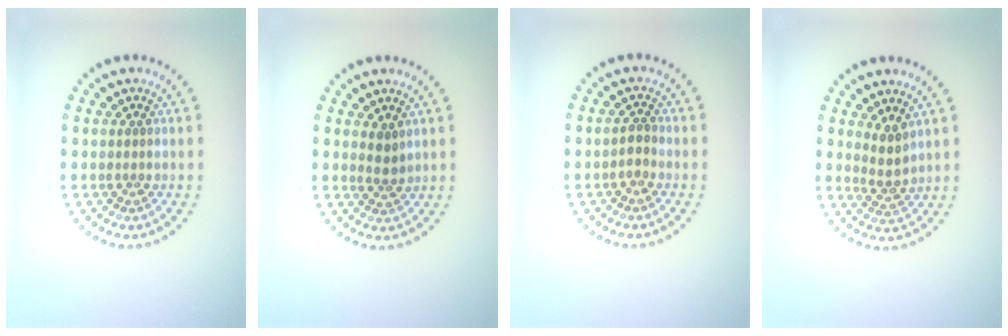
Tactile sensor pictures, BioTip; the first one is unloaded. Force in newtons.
{"total": 1.3, "press": 1.1, "slide": 0.8}
{"total": 1.1, "press": 0.9, "slide": 0.5}
{"total": 2.1, "press": 1.6, "slide": 1.4}